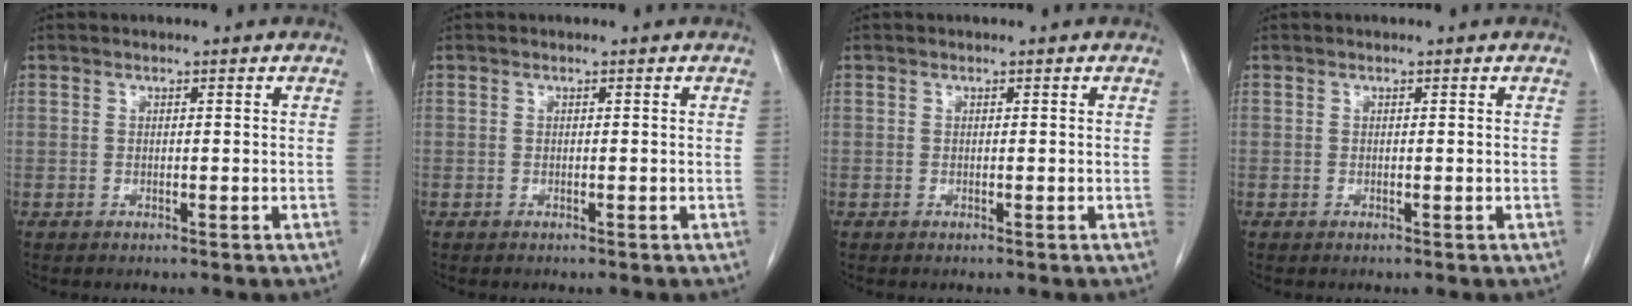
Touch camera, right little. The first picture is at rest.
{"total": 0.0}
{"total": 0.0}
{"total": 0.0}